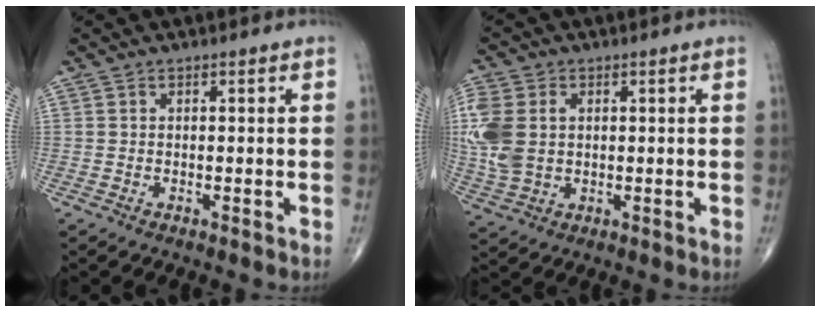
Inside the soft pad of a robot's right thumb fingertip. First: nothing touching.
{"total": 10.6, "force": [1.3, 7.6, 7.3], "torque": [-0.177, 0.003, 0.033]}